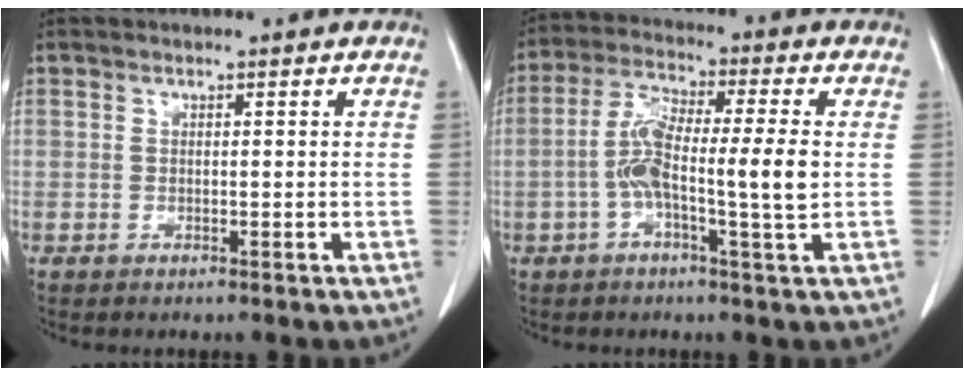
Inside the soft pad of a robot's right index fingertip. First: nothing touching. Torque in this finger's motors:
{"motor_torque": [0.42, 0.15, 0.49, 0.12]}